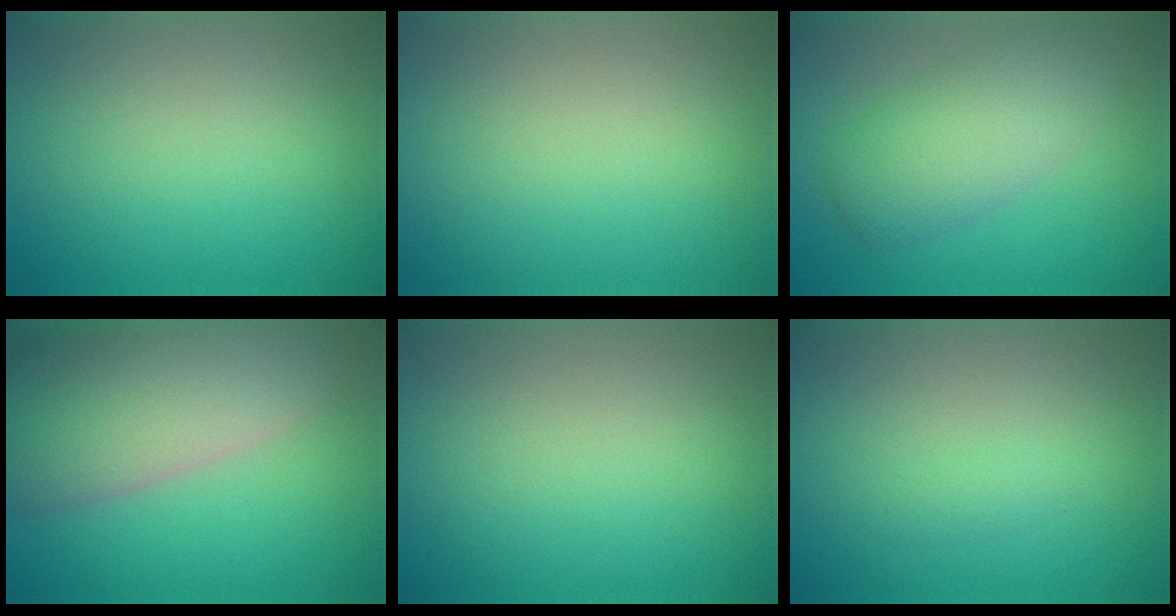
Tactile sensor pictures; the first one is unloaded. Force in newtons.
{"total": 0.0}
{"total": 5.0, "press": 5.0, "slide": 0.2}
{"total": 10.4, "press": 10.4, "slide": 1.0}
{"total": 0.0}
{"total": 0.6, "press": 0.6, "slide": 0.0}